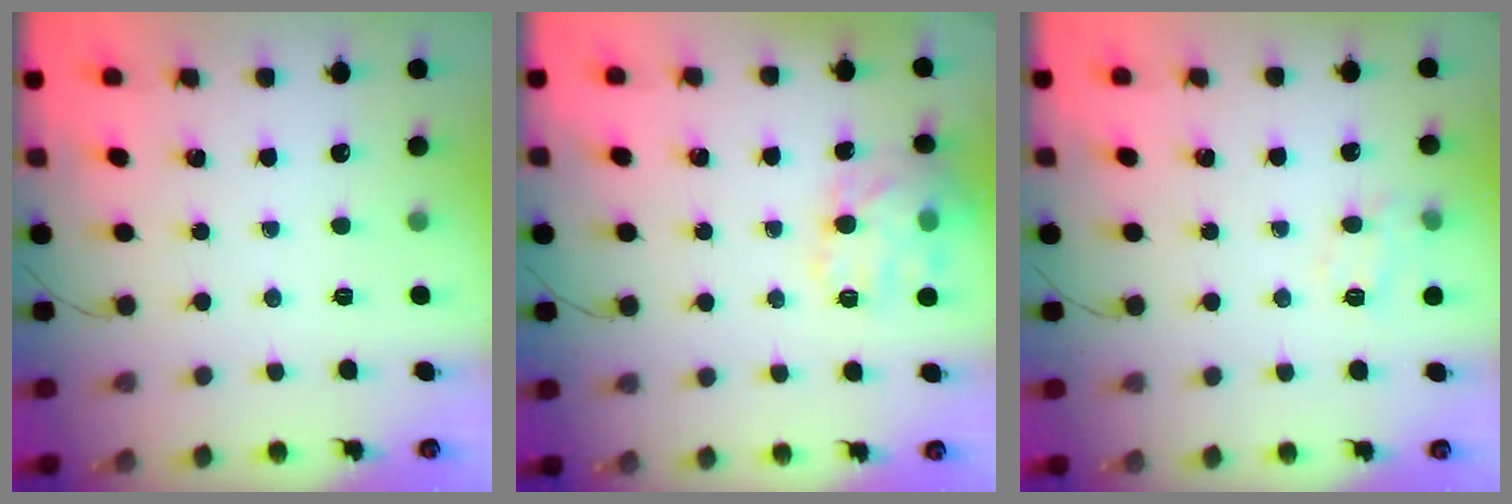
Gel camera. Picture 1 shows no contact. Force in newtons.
{"total": 12.2, "press": 12.2, "slide": 1.0}
{"total": 9.5, "press": 9.4, "slide": 1.0}